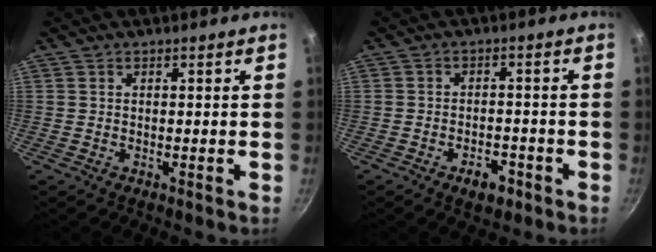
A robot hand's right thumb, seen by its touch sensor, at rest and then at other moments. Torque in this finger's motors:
{"motor_torque": [-0.30, 0.03, -0.22, 0.11, 0.00]}